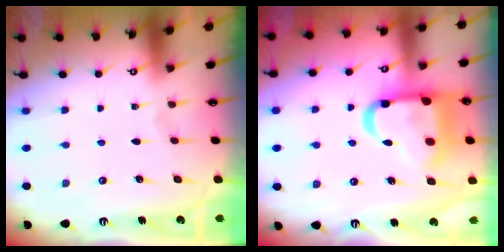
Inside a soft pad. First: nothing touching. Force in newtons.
{"total": 18.0, "press": 17.9, "slide": 1.7}